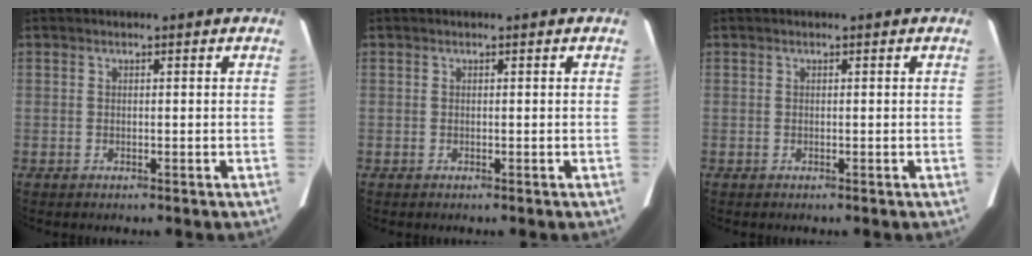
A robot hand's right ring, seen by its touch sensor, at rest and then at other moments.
{"total": 0.0}
{"total": 0.0}